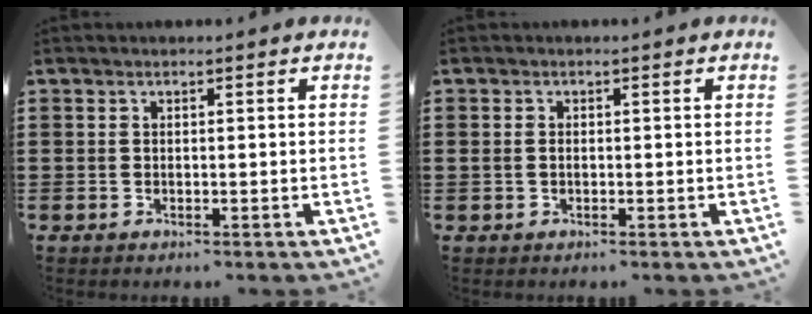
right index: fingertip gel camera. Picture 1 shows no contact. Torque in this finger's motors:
{"motor_torque": [-0.58, 1.10, -0.05, -0.01]}